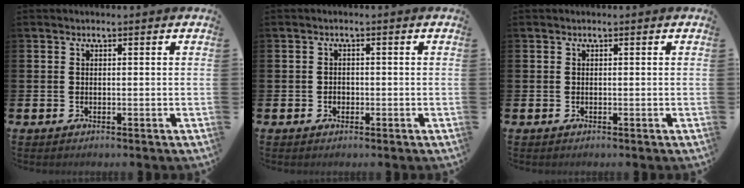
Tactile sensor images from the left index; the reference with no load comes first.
{"total": 1.2, "force": [-0.3, 1.0, 0.5], "torque": [-0.008, 0.004, -0.009]}
{"total": 0.0}